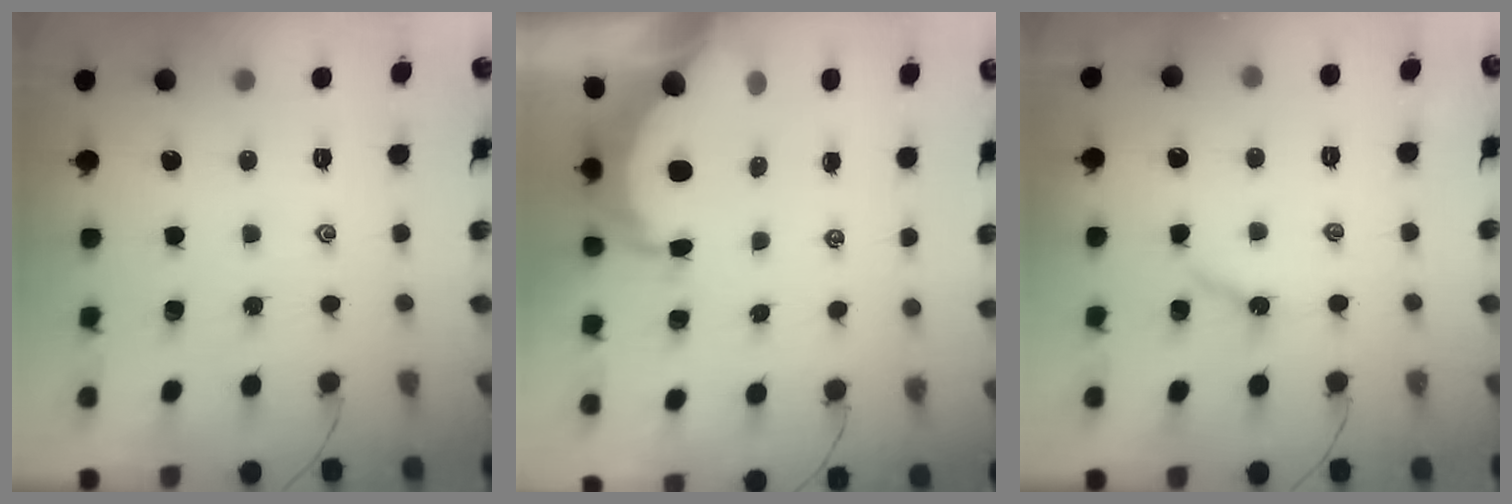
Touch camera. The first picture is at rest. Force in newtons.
{"total": 9.2, "press": 9.2, "slide": 0.9}
{"total": 4.3, "press": 4.2, "slide": 0.5}